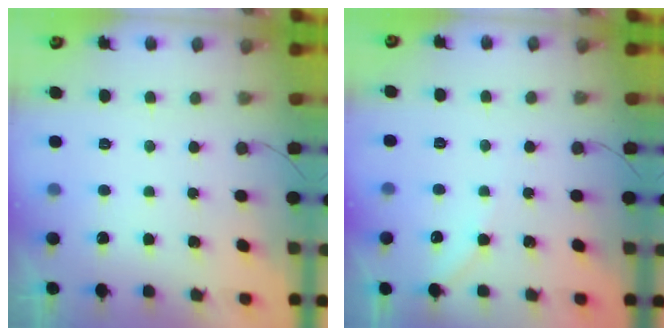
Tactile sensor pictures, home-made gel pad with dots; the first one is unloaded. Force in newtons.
{"total": 3.5, "press": 3.5, "slide": 0.5}